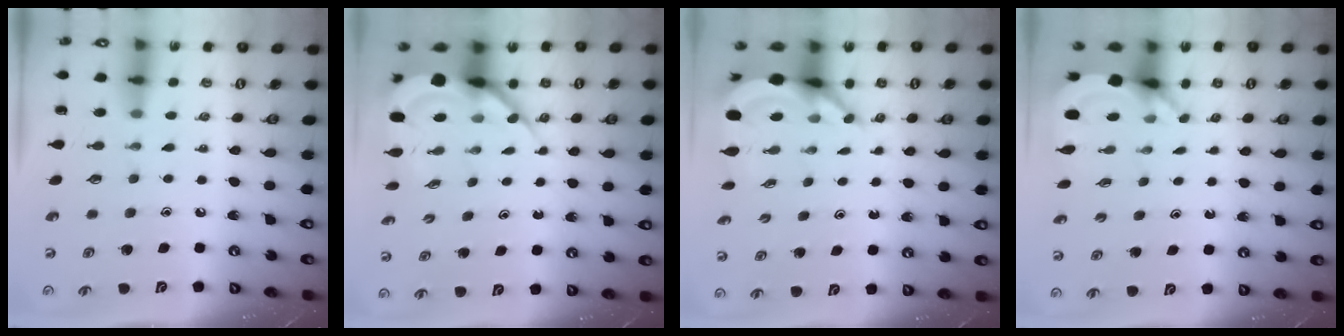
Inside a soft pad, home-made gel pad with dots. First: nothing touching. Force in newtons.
{"total": 9.7, "press": 9.6, "slide": 1.2}
{"total": 7.7, "press": 7.6, "slide": 0.9}
{"total": 3.9, "press": 3.9, "slide": 0.3}